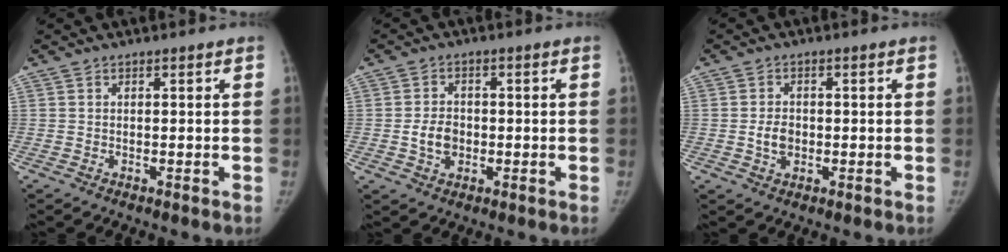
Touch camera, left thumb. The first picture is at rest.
{"total": 4.4, "force": [-0.7, 3.3, 2.7], "torque": [-0.037, 0.004, -0.011]}
{"total": 3.0, "force": [-0.4, 2.3, 2.0], "torque": [-0.029, 0.002, -0.006]}